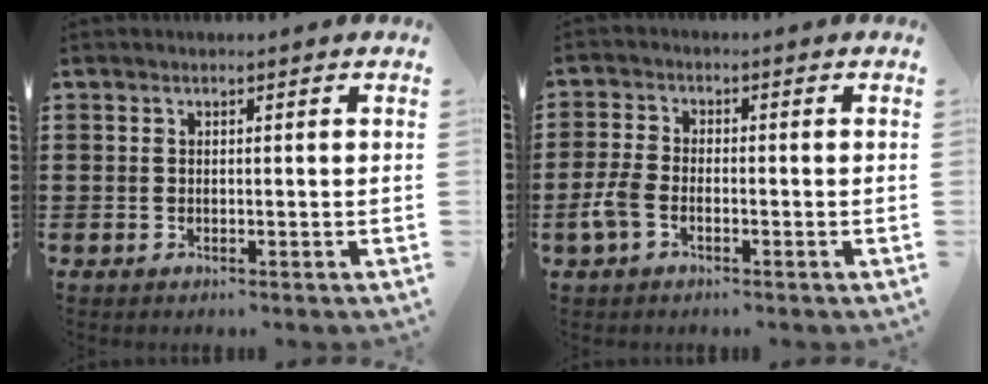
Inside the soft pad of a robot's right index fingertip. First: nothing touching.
{"total": 3.5, "force": [-1.6, 1.8, 2.6], "torque": [-0.074, -0.007, -0.038]}